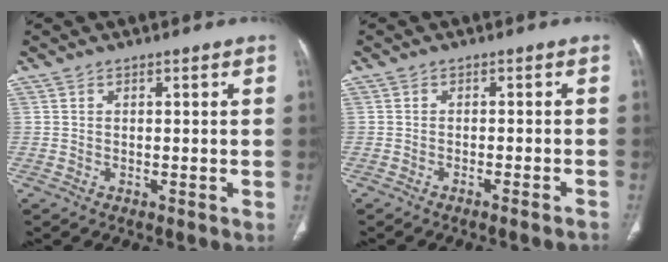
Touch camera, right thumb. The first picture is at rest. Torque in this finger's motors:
{"motor_torque": [0.10, 0.02, -0.12, -0.14, 0.11]}